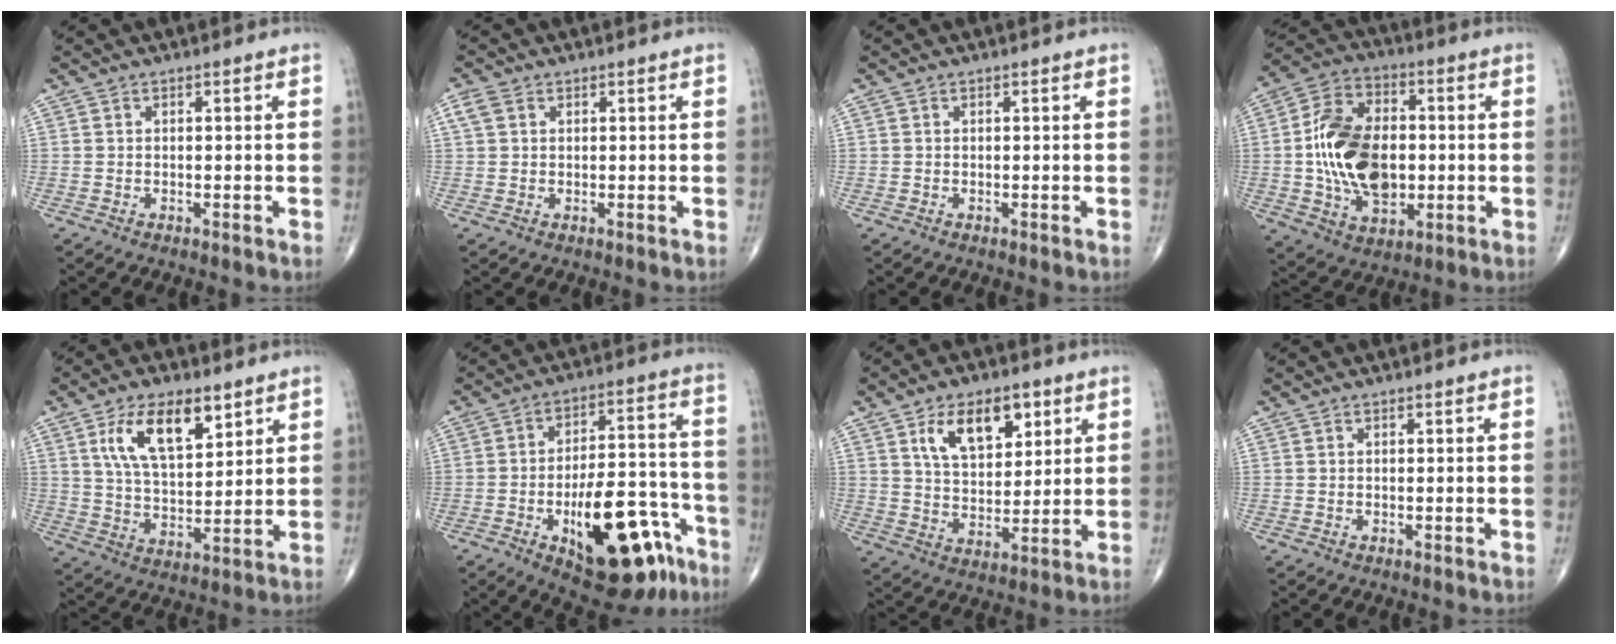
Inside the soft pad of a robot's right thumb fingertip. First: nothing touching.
{"total": 2.6, "force": [1.0, 1.9, 1.4], "torque": [-0.034, 0.011, 0.021]}
{"total": 0.0}
{"total": 18.2, "force": [-0.5, 11.8, 13.9], "torque": [-0.233, 0.014, -0.005]}
{"total": 13.0, "force": [6.3, 6.0, 9.7], "torque": [-0.153, -0.025, 0.122]}
{"total": 21.6, "force": [-9.8, 9.2, 16.8], "torque": [-0.208, 0.062, -0.129]}
{"total": 12.3, "force": [5.6, 6.8, 8.5], "torque": [-0.110, -0.023, 0.102]}
{"total": 0.0}